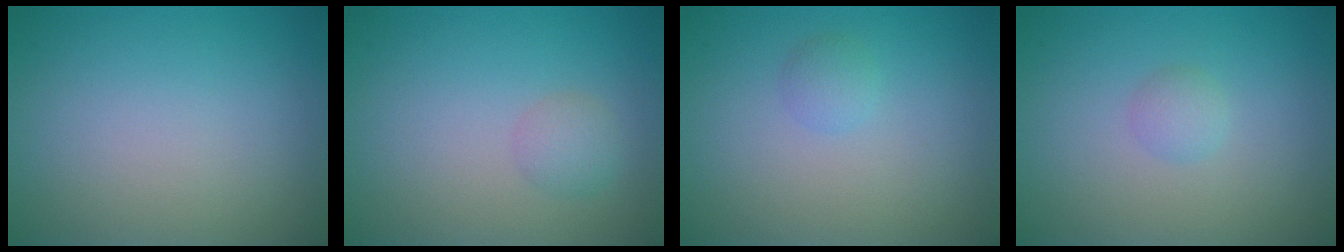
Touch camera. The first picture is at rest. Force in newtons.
{"total": 1.5, "press": 1.5, "slide": 0.0}
{"total": 1.1, "press": 1.1, "slide": 0.1}
{"total": 1.1, "press": 1.1, "slide": 0.1}